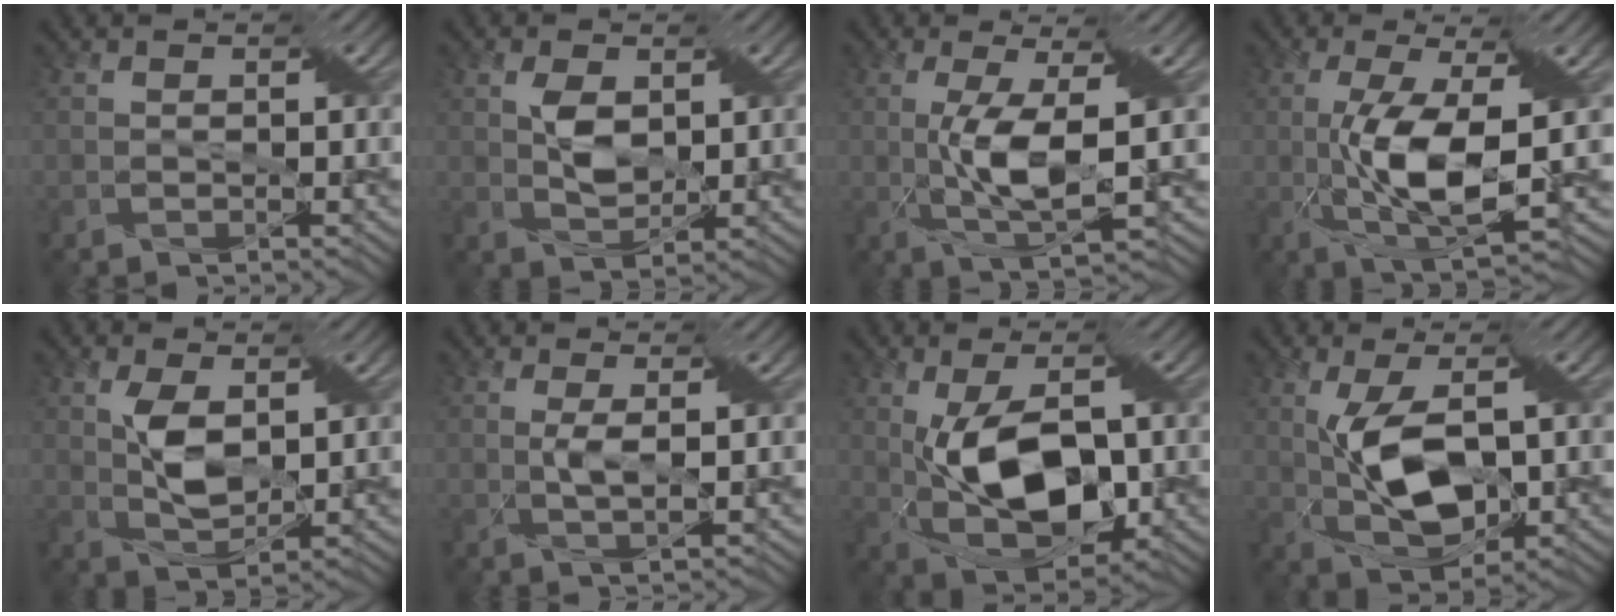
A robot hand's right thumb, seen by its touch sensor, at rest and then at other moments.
{"total": 3.9, "force": [1.1, 2.3, 3.0], "torque": [-0.066, 0.000, 0.023]}
{"total": 7.8, "force": [-0.2, 2.1, 7.5], "torque": [-0.154, 0.002, -0.002]}
{"total": 10.2, "force": [-1.0, 3.4, 9.6], "torque": [-0.197, -0.004, -0.016]}
{"total": 5.4, "force": [1.2, 2.7, 4.6], "torque": [-0.100, 0.000, 0.029]}
{"total": 2.4, "force": [0.4, 0.3, 2.3], "torque": [-0.053, 0.002, 0.007]}
{"total": 11.5, "force": [-0.3, 5.9, 9.8], "torque": [-0.186, -0.002, 0.001]}
{"total": 9.5, "force": [0.1, 4.6, 8.4], "torque": [-0.172, 0.006, 0.005]}